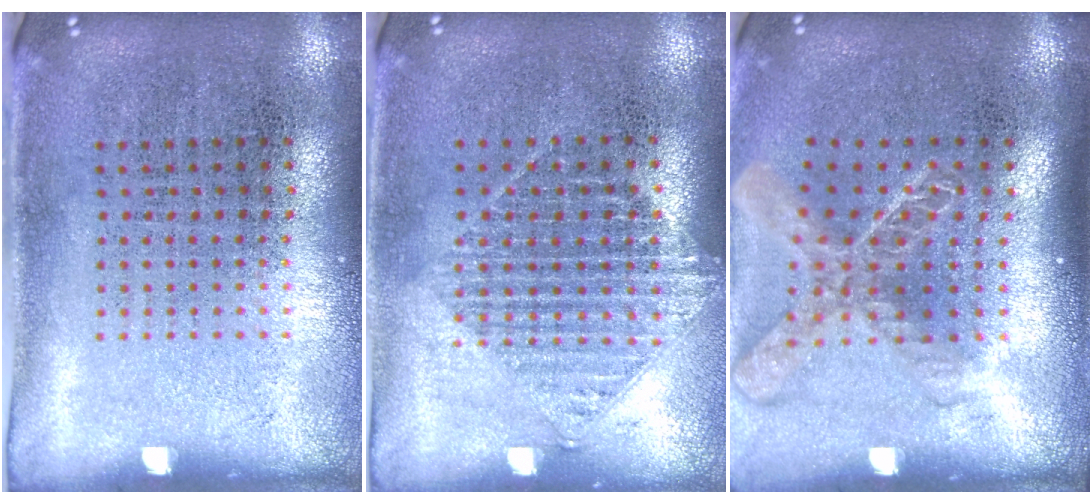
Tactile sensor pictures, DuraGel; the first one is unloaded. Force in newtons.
{"total": 1.2, "press": 1.1, "slide": 0.5}
{"total": 2.0, "press": 1.5, "slide": 1.2}